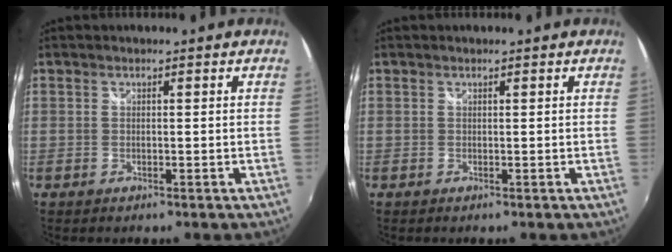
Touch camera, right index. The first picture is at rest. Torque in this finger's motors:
{"motor_torque": [0.16, 0.10, -0.02, 0.01]}